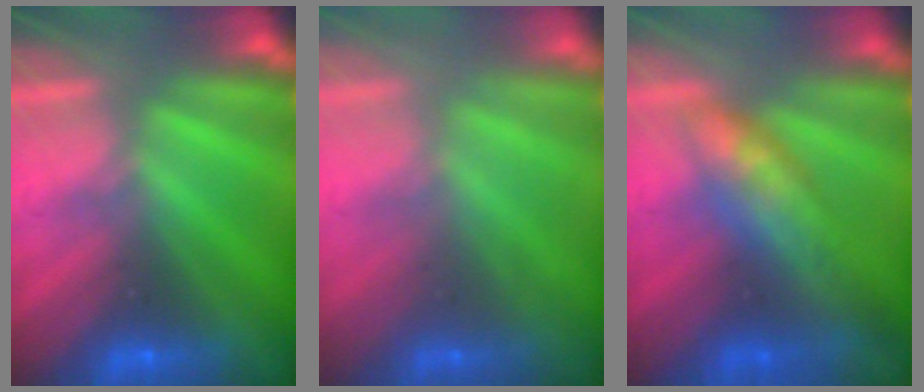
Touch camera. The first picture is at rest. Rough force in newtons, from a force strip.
{"total": 2.1}
{"total": 9.0}